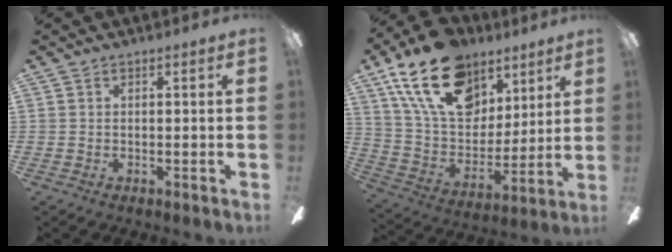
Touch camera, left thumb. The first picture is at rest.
{"total": 23.4, "force": [13.4, 14.2, 13.0], "torque": [-0.230, -0.060, 0.244]}